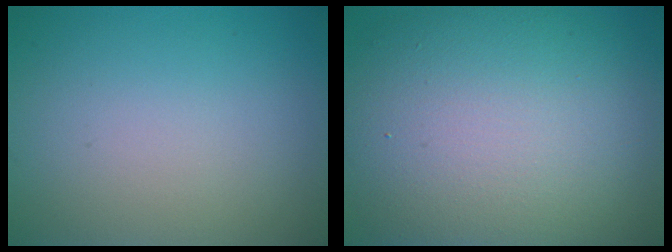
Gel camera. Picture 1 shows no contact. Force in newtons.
{"total": 14.1, "press": 14.1, "slide": 1.0}